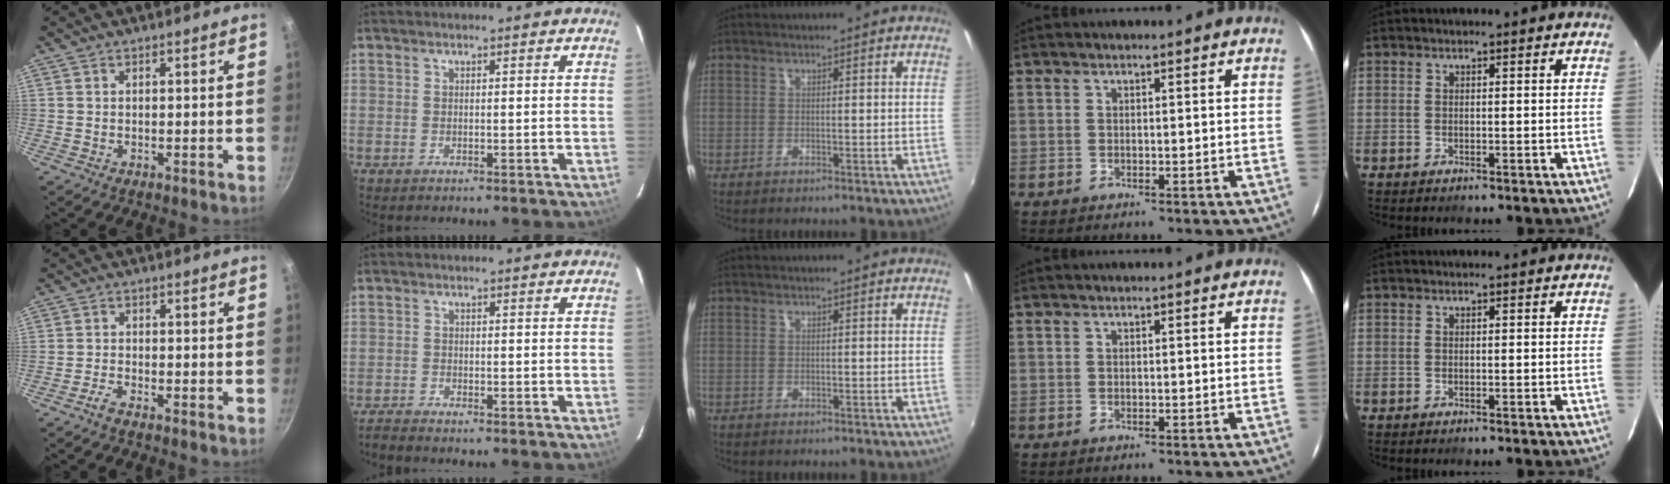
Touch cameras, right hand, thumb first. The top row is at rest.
{"thumb": {"total": 1.2, "force": [-1.1, 0.1, 0.5], "torque": [-0.017, 0.008, -0.025]}, "index": {"total": 1.6, "force": [-1.6, -0.1, 0.1], "torque": [-0.009, -0.006, -0.033]}}